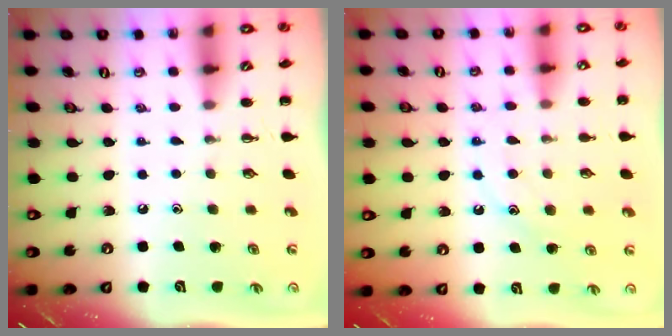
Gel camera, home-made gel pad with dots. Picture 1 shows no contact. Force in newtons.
{"total": 11.5, "press": 11.4, "slide": 1.1}